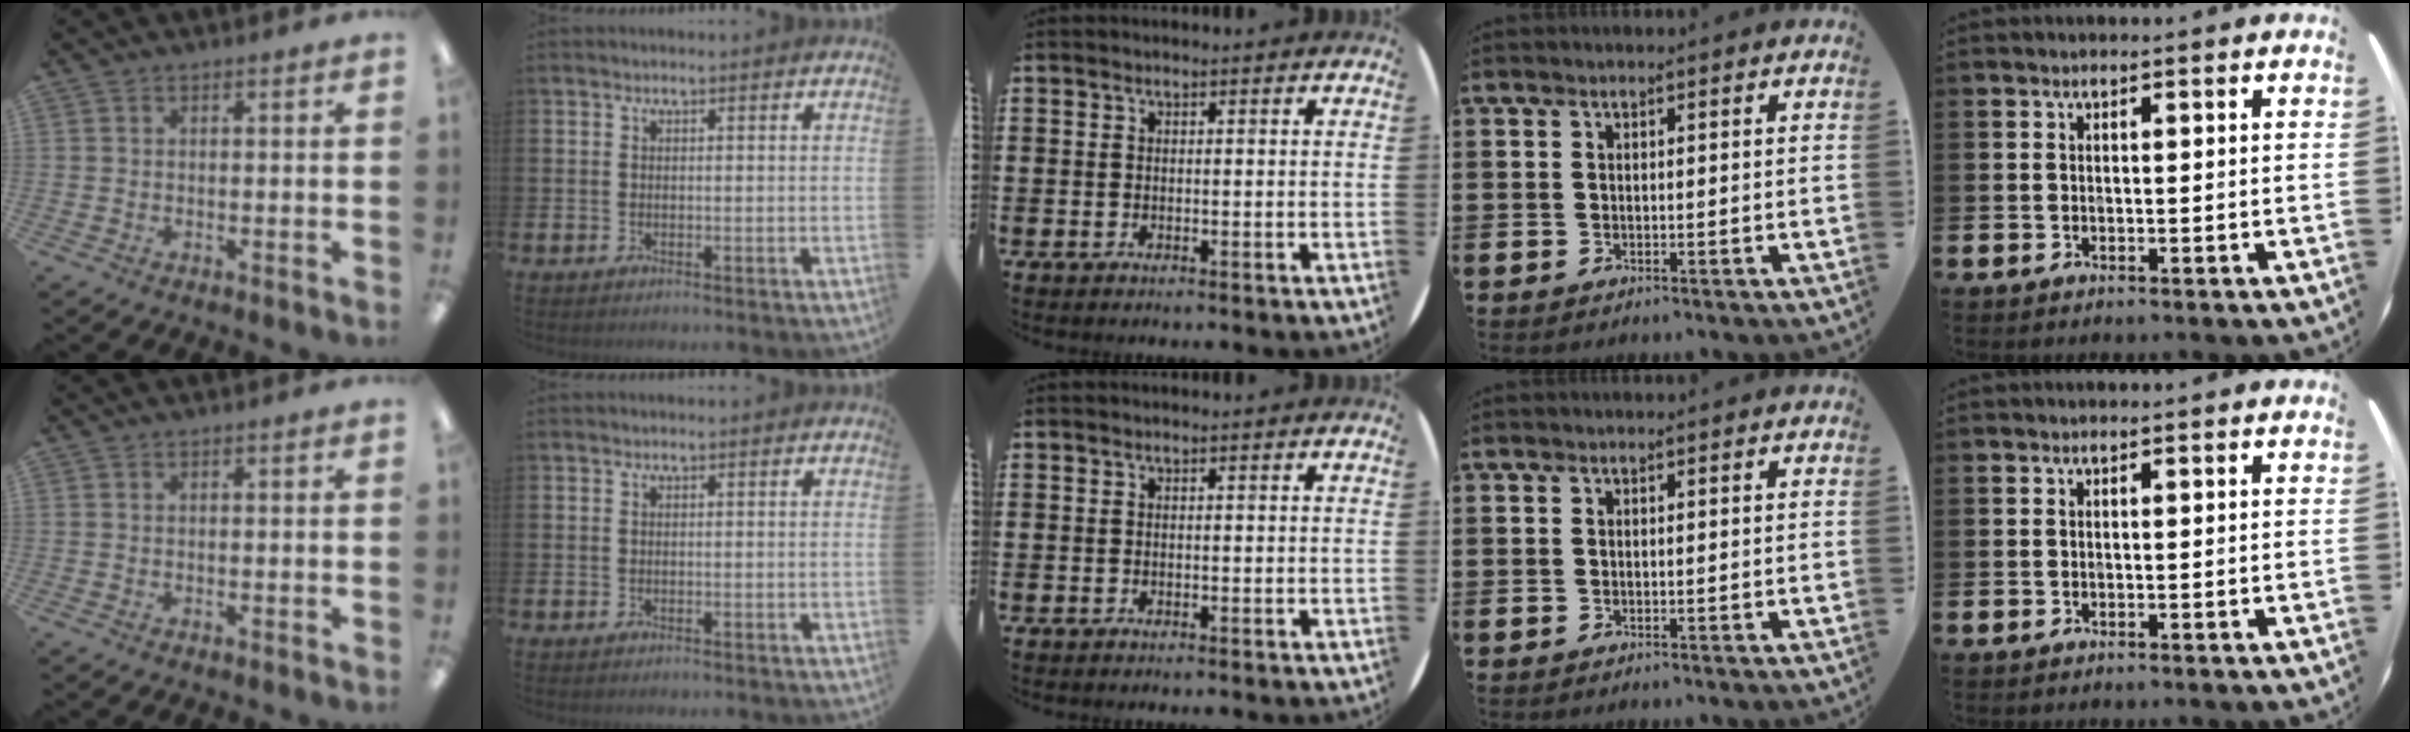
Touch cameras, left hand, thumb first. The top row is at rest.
{}